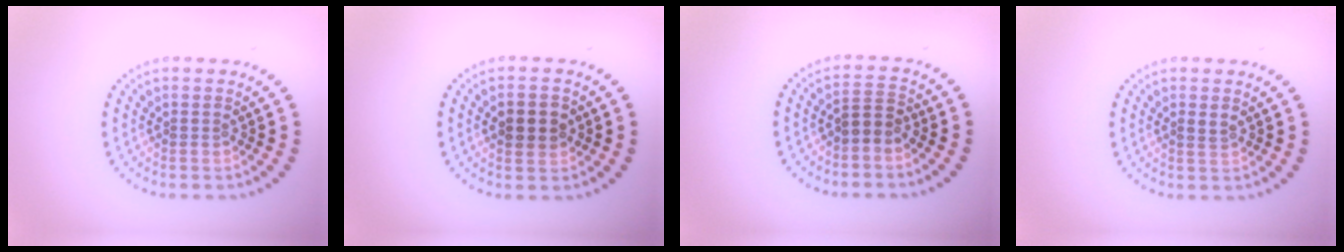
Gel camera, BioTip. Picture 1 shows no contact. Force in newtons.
{"total": 3.3, "press": 3.3, "slide": 0.2}
{"total": 1.7, "press": 1.3, "slide": 1.1}
{"total": 0.9, "press": 0.8, "slide": 0.2}